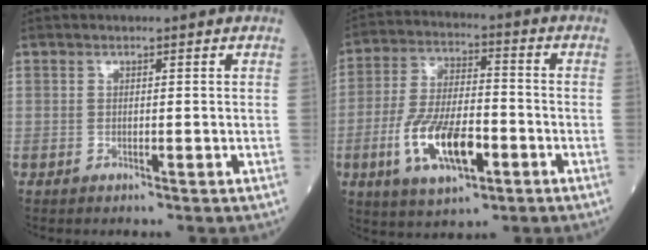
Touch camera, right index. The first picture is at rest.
{"total": 13.6, "force": [-4.9, 5.1, 11.6], "torque": [-0.237, 0.000, -0.085]}